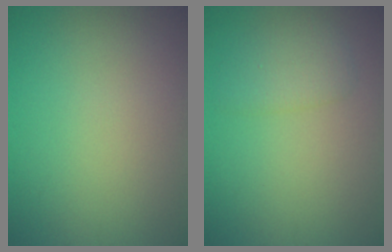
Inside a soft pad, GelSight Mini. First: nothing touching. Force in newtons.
{"total": 1.9, "press": 1.9, "slide": 0.1}